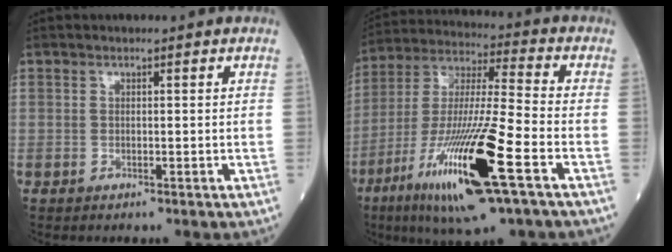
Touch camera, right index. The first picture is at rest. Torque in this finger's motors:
{"motor_torque": [1.22, -0.92, 1.05, 0.21]}